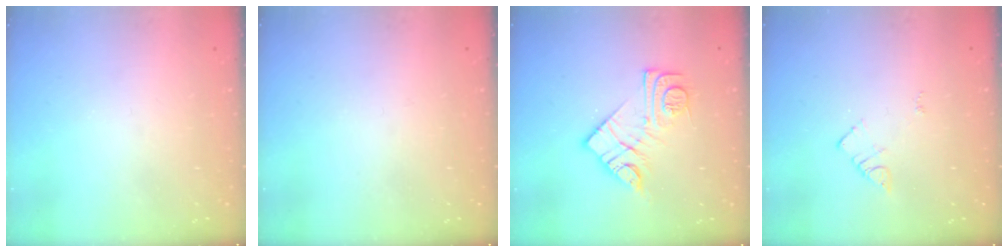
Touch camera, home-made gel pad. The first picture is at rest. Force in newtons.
{"total": 2.8, "press": 2.8, "slide": 0.4}
{"total": 12.6, "press": 12.6, "slide": 0.8}
{"total": 3.7, "press": 3.7, "slide": 0.3}